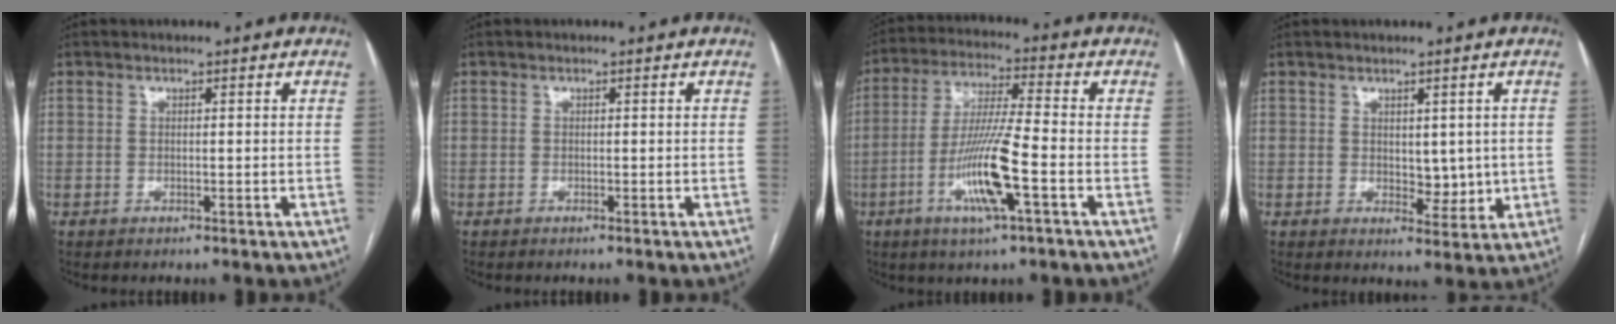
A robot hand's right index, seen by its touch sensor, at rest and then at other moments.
{"total": 0.0}
{"total": 11.8, "force": [-4.1, 0.3, 11.0], "torque": [-0.220, -0.010, -0.080]}
{"total": 4.2, "force": [0.5, 2.5, 3.3], "torque": [-0.041, -0.009, 0.015]}